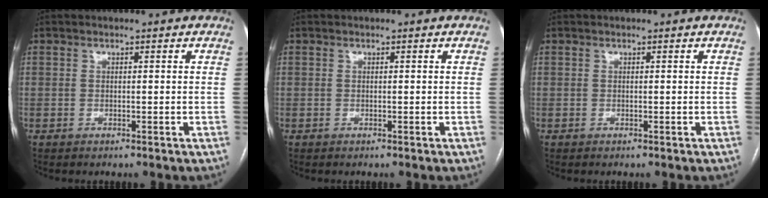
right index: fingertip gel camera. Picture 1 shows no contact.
{"total": 0.0}
{"total": 0.0}